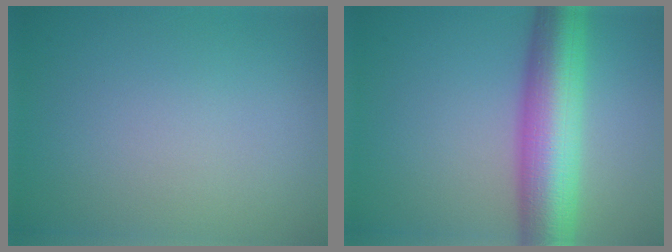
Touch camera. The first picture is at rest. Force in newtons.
{"total": 9.7, "press": 9.7, "slide": 0.1}